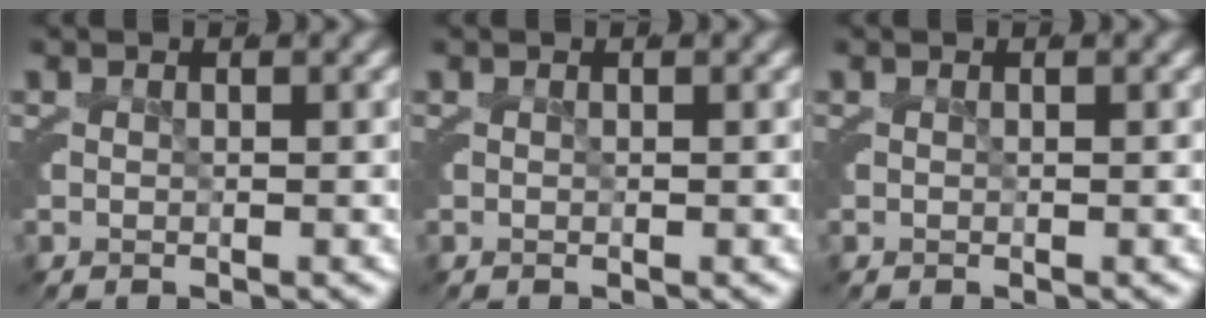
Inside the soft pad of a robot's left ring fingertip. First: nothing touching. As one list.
[{"total": 0.0}, {"total": 0.0}]